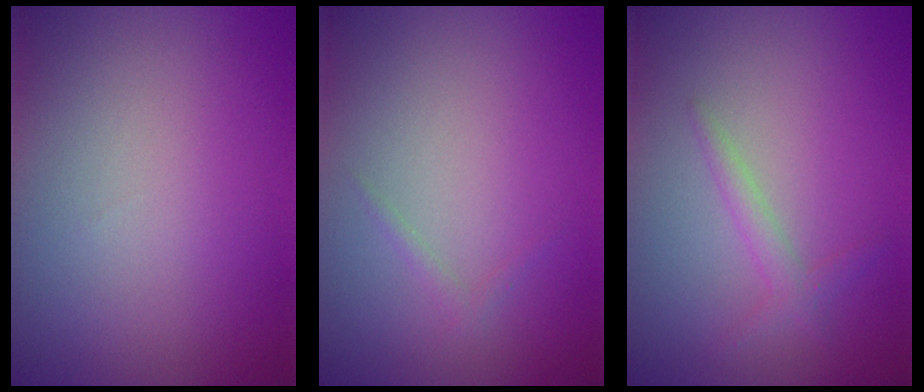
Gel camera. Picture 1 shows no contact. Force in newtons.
{"total": 0.6, "press": 0.6, "slide": 0.0}
{"total": 1.5, "press": 1.5, "slide": 0.1}